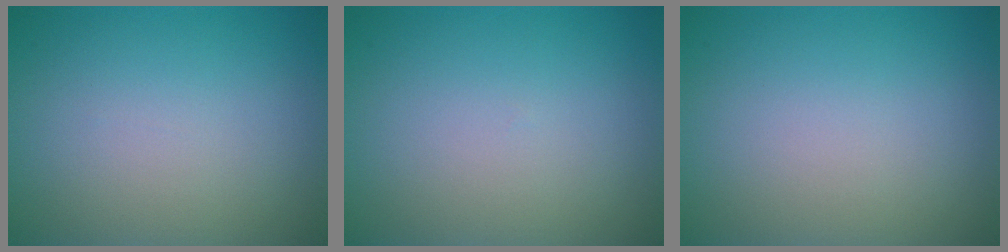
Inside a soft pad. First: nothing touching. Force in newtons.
{"total": 0.0}
{"total": 0.0}